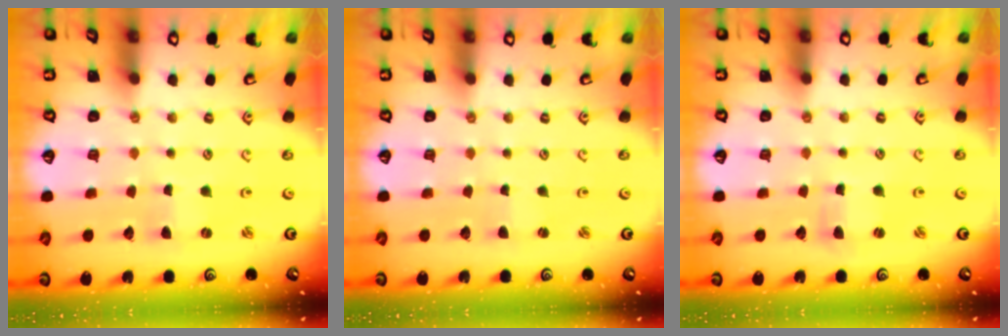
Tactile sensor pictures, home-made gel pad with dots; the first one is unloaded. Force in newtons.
{"total": 1.0, "press": 1.0, "slide": 0.2}
{"total": 1.2, "press": 1.2, "slide": 0.2}